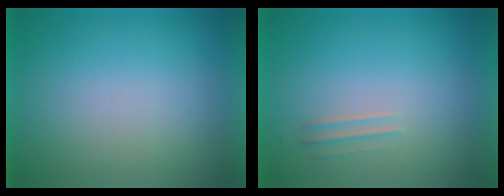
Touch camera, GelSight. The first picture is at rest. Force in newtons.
{"total": 1.5}